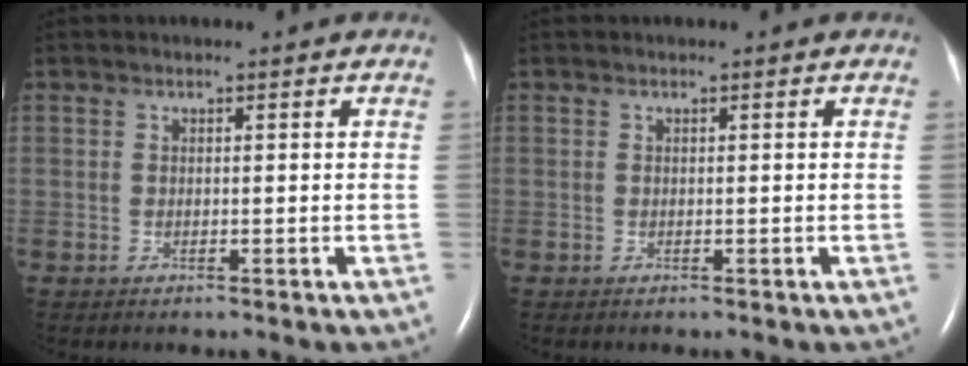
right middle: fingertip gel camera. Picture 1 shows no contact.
{"total": 0.0}